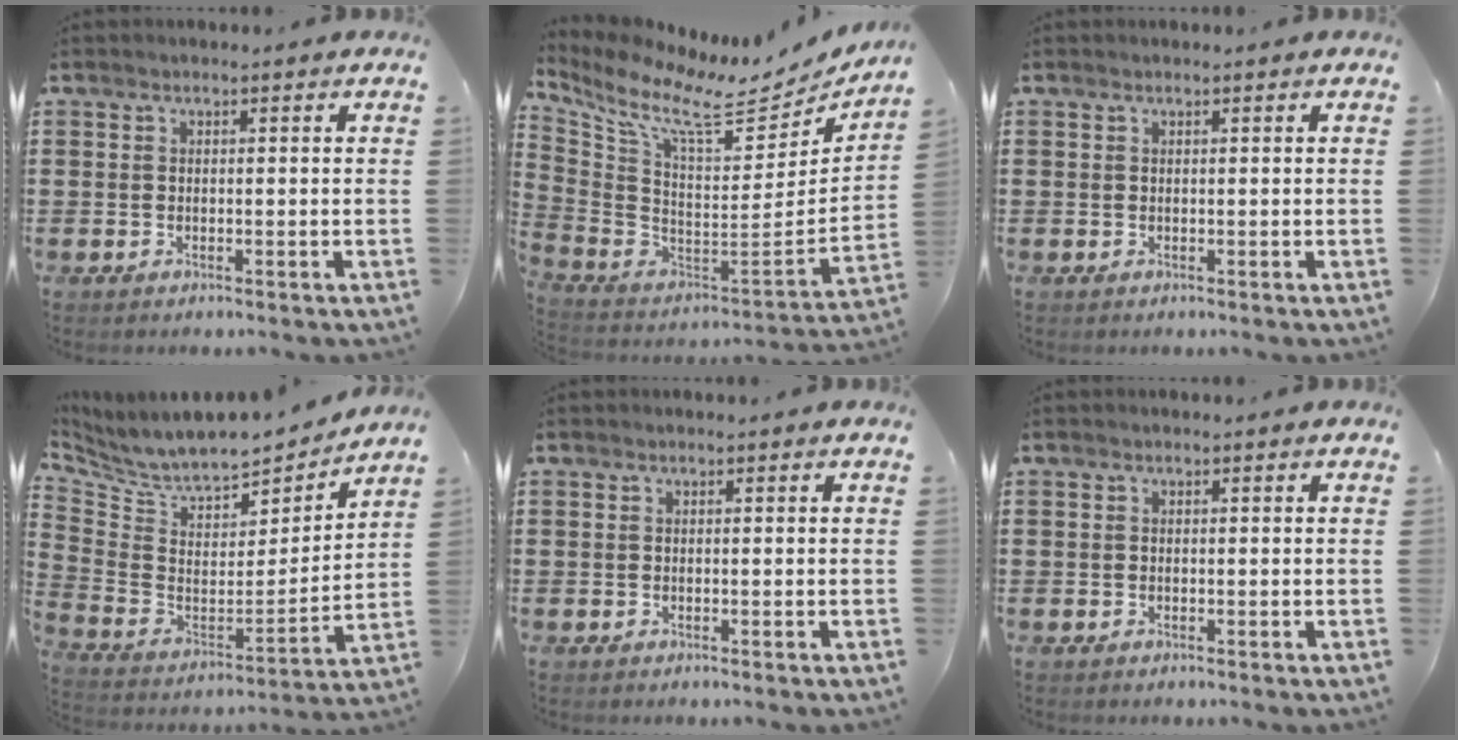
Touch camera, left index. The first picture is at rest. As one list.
[{"total": 10.4, "force": [7.2, 2.6, 7.0], "torque": [-0.169, -0.059, 0.118]}, {"total": 0.0}, {"total": 6.8, "force": [6.3, 1.7, 1.9], "torque": [-0.073, -0.056, 0.105]}, {"total": 0.0}, {"total": 0.0}]